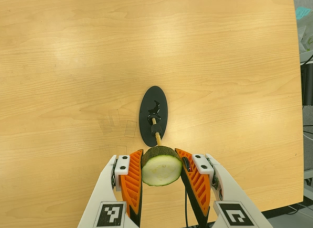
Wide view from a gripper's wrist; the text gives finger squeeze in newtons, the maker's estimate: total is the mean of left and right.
{"total": 11.4, "left": 11.2, "right": 11.5}